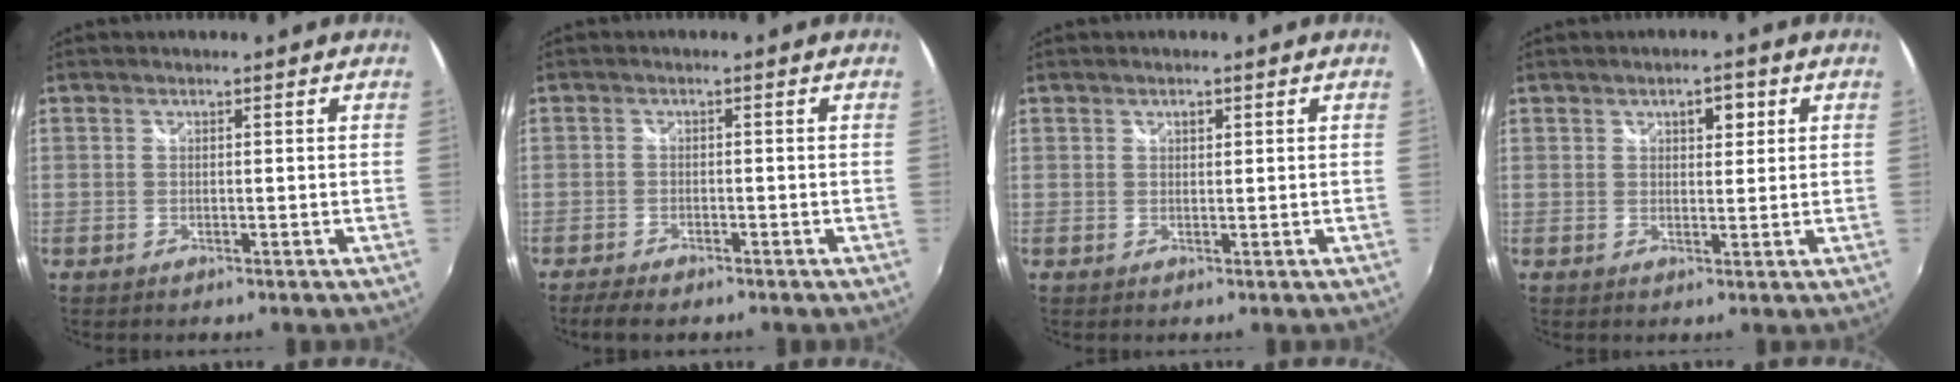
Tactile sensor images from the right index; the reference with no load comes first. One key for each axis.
{"total": 4.0, "fx": -3.3, "fy": 1.2, "fz": 1.9, "tx": -0.053, "ty": -0.014, "tz": -0.060}
{"total": 1.0, "fx": 0.5, "fy": 0.6, "fz": 0.5, "tx": -0.006, "ty": 0.002, "tz": 0.008}
{"total": 3.1, "fx": 1.4, "fy": 1.8, "fz": 2.2, "tx": -0.027, "ty": 0.008, "tz": 0.021}